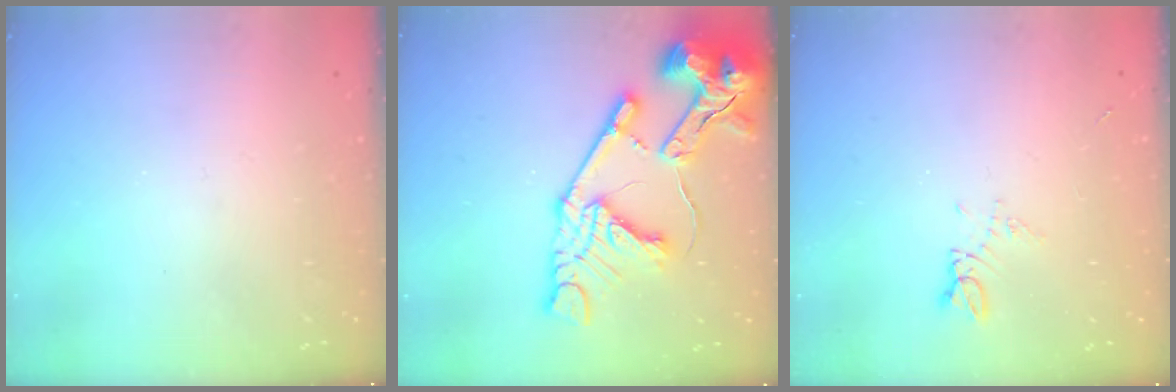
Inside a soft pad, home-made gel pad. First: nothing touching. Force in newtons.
{"total": 21.7, "press": 21.5, "slide": 2.5}
{"total": 4.3, "press": 4.3, "slide": 0.6}